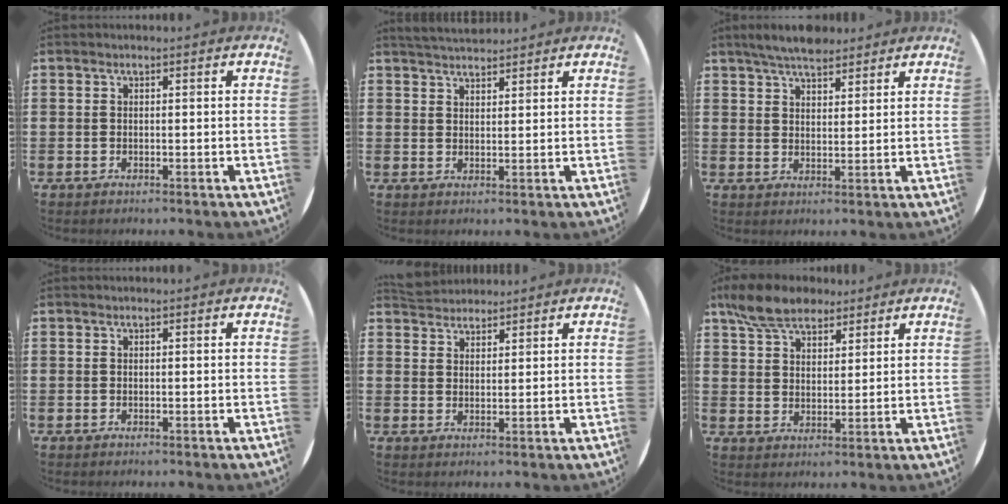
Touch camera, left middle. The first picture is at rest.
{"total": 3.4, "force": [3.3, 0.3, 0.4], "torque": [-0.014, -0.007, 0.063]}
{"total": 5.2, "force": [4.6, 1.4, 1.8], "torque": [-0.037, -0.012, 0.083]}
{"total": 0.0}
{"total": 3.0, "force": [2.9, 0.6, -0.2], "torque": [-0.002, -0.003, 0.056]}
{"total": 7.2, "force": [5.9, 3.3, 2.4], "torque": [-0.068, -0.002, 0.112]}